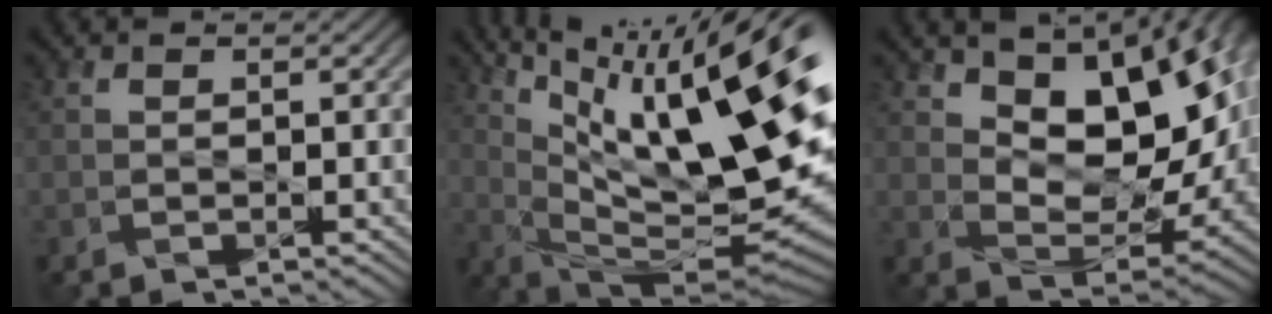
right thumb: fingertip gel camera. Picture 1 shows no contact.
{"total": 19.1, "force": [7.9, 5.4, 16.5], "torque": [-0.268, 0.010, 0.143]}
{"total": 13.0, "force": [5.4, 6.6, 9.8], "torque": [-0.167, -0.003, 0.094]}